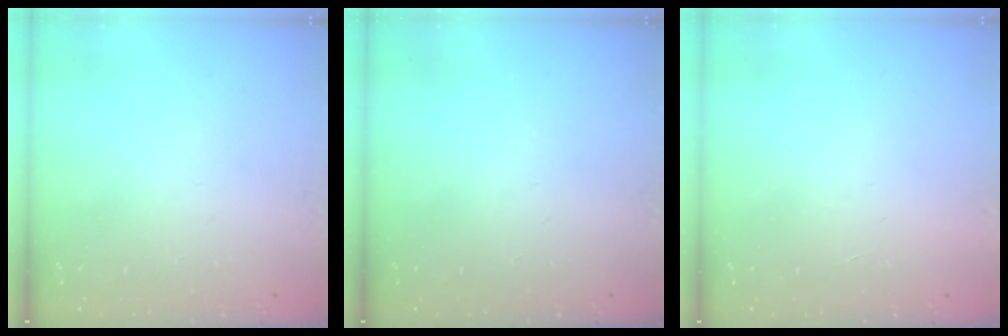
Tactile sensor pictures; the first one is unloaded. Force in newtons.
{"total": 0.0}
{"total": 1.6, "press": 1.6, "slide": 0.1}